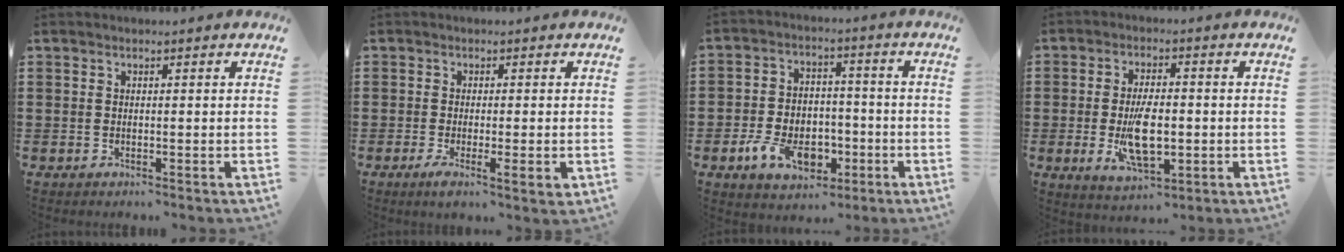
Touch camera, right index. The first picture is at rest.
{"total": 3.7, "force": [-1.3, 0.5, 3.5], "torque": [-0.070, -0.017, -0.022]}
{"total": 9.0, "force": [-3.5, 6.3, 5.5], "torque": [-0.111, 0.016, -0.062]}
{"total": 7.9, "force": [-1.3, 3.6, 6.9], "torque": [-0.137, -0.007, -0.027]}